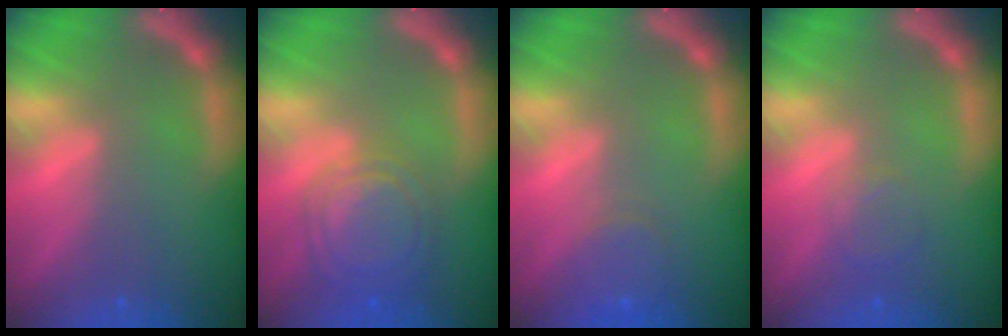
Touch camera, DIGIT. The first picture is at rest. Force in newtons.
{"total": 7.0}
{"total": 3.0}
{"total": 2.0}